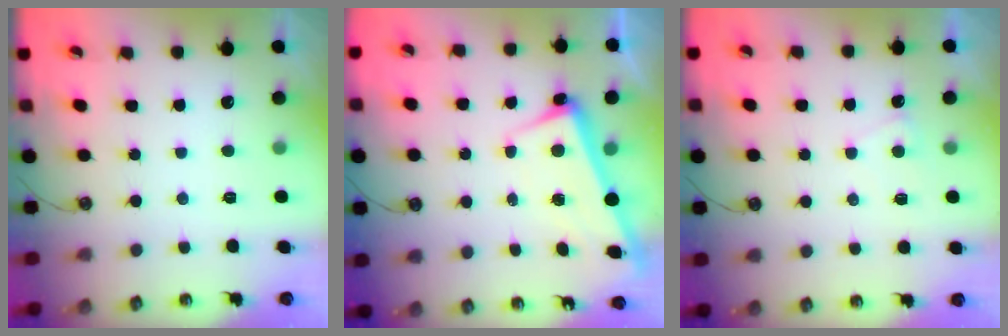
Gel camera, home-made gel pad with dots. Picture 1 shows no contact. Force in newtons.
{"total": 2.4, "press": 2.3, "slide": 0.7}
{"total": 1.2, "press": 1.1, "slide": 0.4}